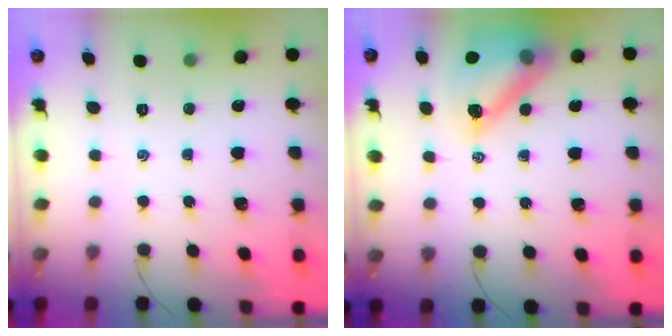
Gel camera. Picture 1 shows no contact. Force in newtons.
{"total": 15.7, "press": 15.2, "slide": 4.2}